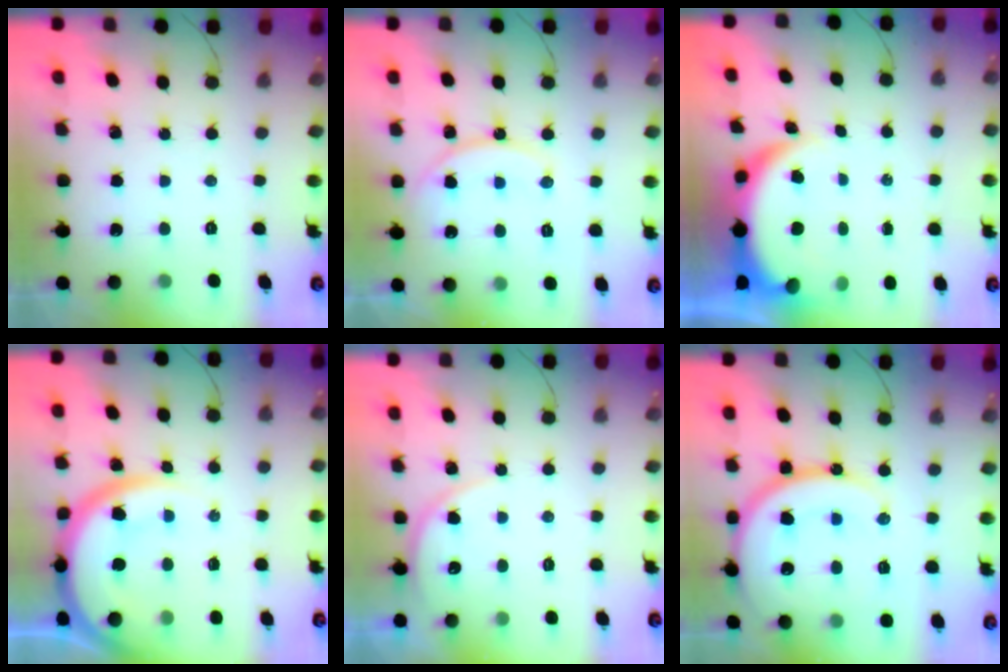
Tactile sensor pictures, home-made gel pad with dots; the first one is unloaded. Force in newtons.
{"total": 13.3, "press": 13.3, "slide": 1.1}
{"total": 6.7, "press": 6.5, "slide": 1.7}
{"total": 14.3, "press": 14.2, "slide": 1.5}
{"total": 5.8, "press": 5.8, "slide": 0.4}
{"total": 17.2, "press": 17.1, "slide": 1.6}